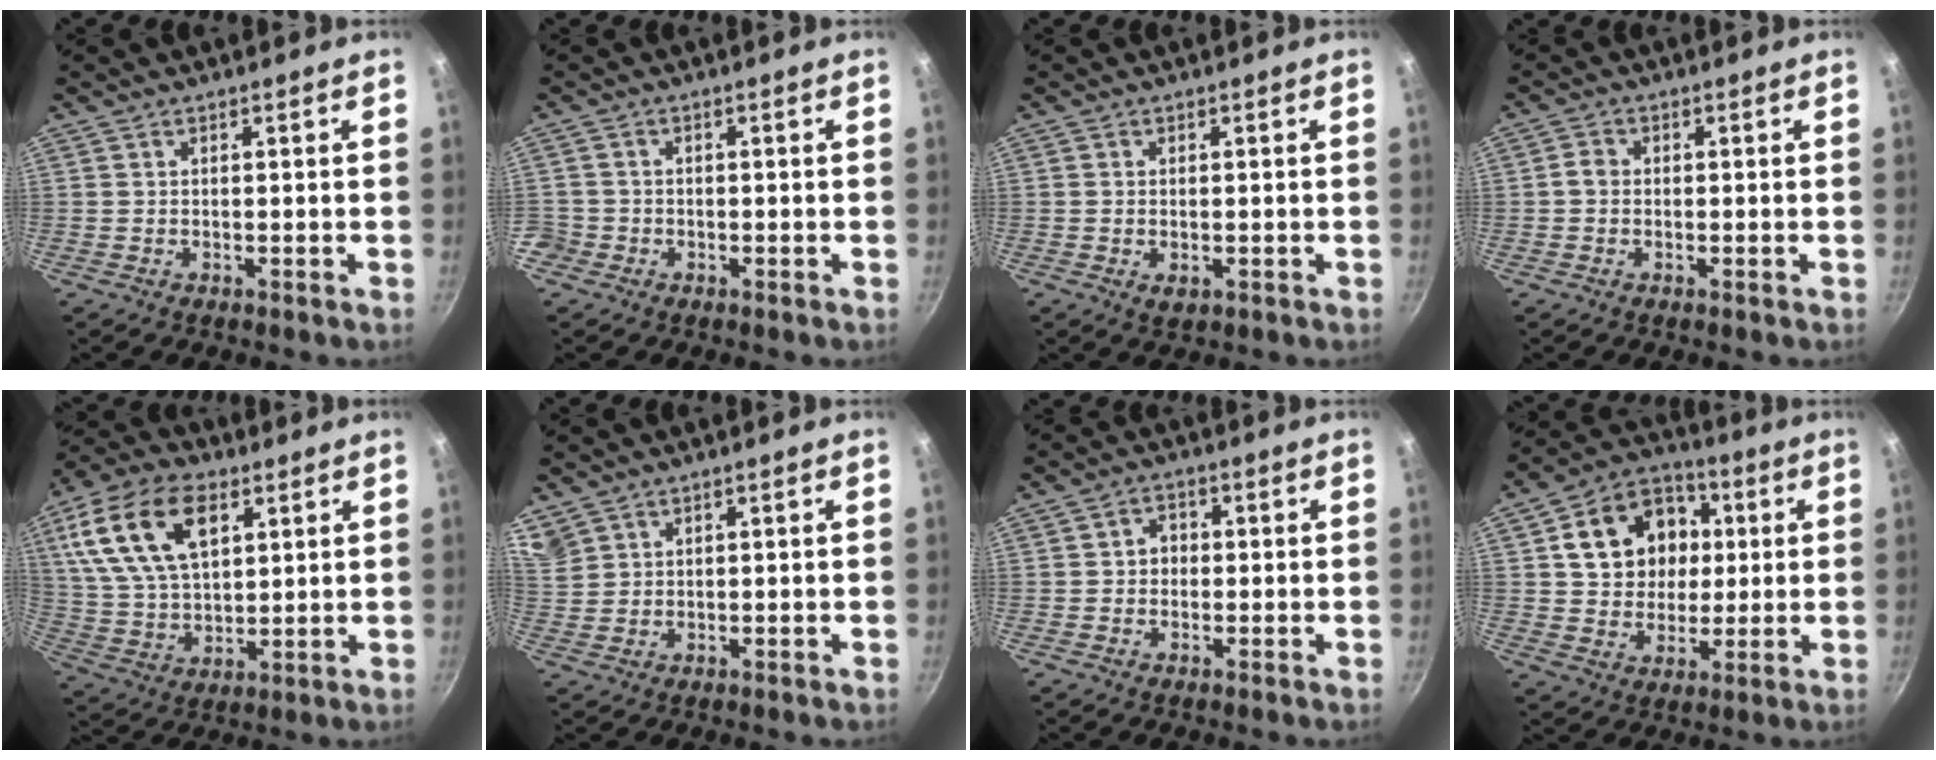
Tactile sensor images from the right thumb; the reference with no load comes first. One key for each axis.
{"total": 2.5, "fx": -1.2, "fy": 2.2, "fz": 0.2, "tx": 0.004, "ty": 0.014, "tz": -0.021}
{"total": 2.2, "fx": -0.5, "fy": 1.4, "fz": 1.6, "tx": -0.026, "ty": -0.005, "tz": -0.005}
{"total": 2.0, "fx": -0.3, "fy": 1.7, "fz": 1.0, "tx": -0.016, "ty": 0.011, "tz": -0.009}
{"total": 19.3, "fx": 7.2, "fy": 11.4, "fz": 13.8, "tx": -0.249, "ty": -0.011, "tz": 0.137}
{"total": 6.6, "fx": 4.5, "fy": 4.4, "fz": 2.1, "tx": -0.040, "ty": 0.013, "tz": 0.103}
{"total": 3.4, "fx": 0.0, "fy": 3.0, "fz": 1.6, "tx": -0.004, "ty": 0.008, "tz": -0.003}
{"total": 15.9, "fx": 3.1, "fy": 13.1, "fz": 8.4, "tx": -0.114, "ty": 0.019, "tz": 0.053}